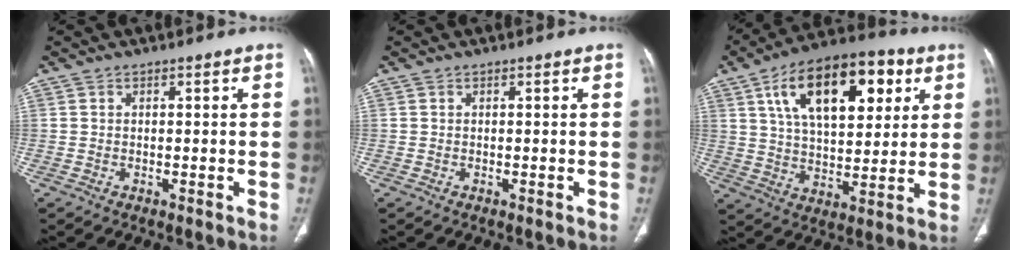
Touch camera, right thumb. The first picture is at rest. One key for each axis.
{"total": 0.0}
{"total": 21.6, "fx": 8.5, "fy": 11.0, "fz": 16.5, "tx": -0.227, "ty": -0.005, "tz": 0.134}